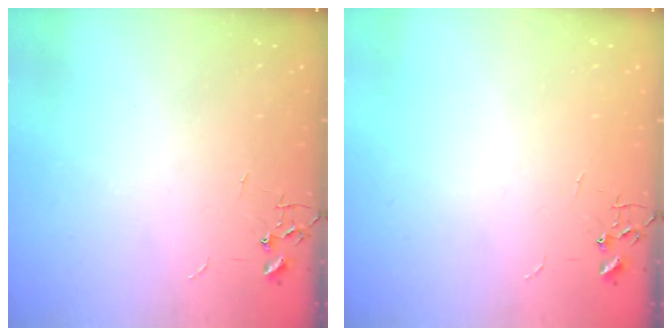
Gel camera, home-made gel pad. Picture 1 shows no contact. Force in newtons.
{"total": 0.0}